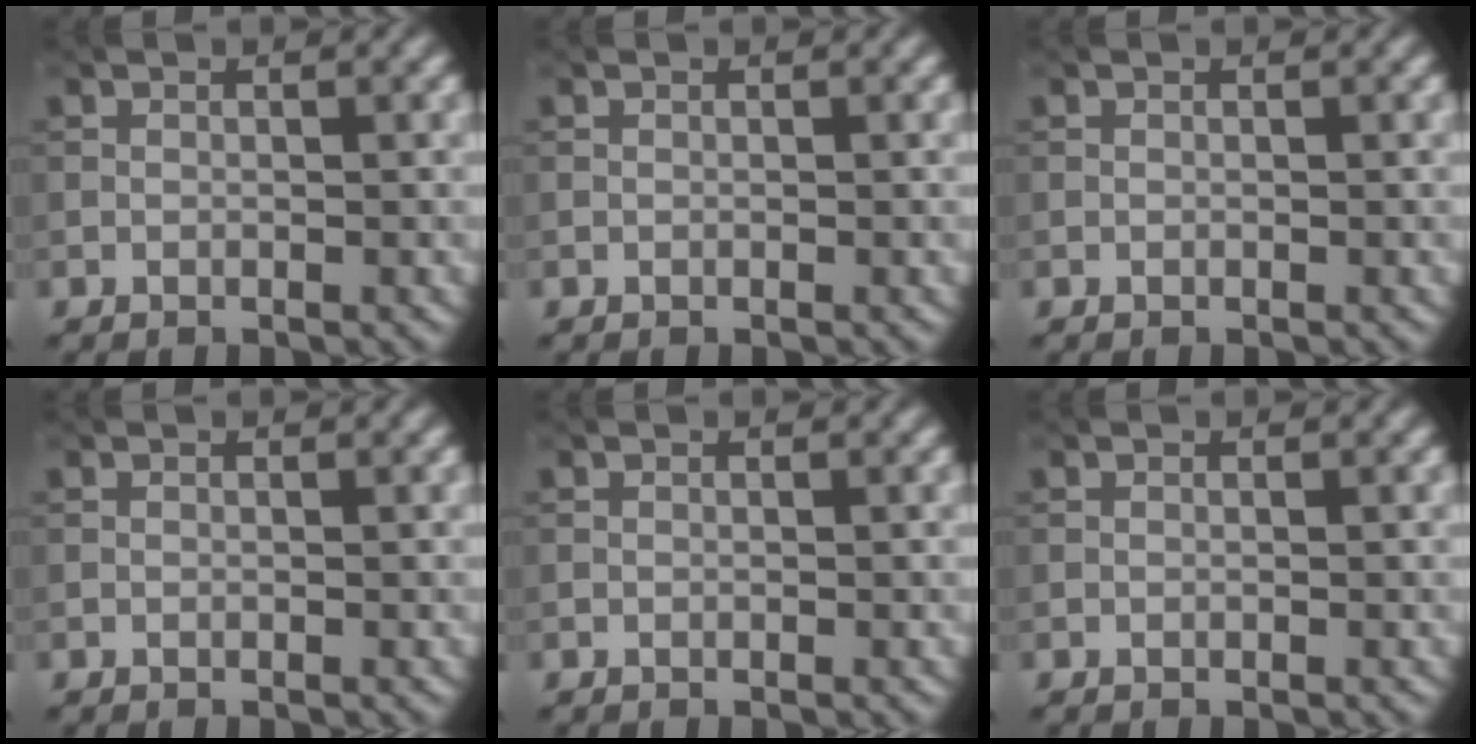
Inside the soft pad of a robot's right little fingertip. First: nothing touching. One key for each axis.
{"total": 0.0}
{"total": 0.0}
{"total": 0.0}
{"total": 0.0}
{"total": 0.0}